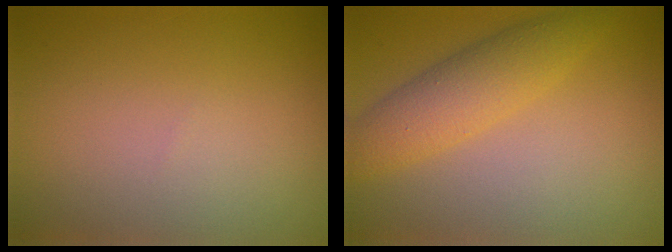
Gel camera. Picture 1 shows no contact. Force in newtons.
{"total": 4.0, "press": 4.0, "slide": 0.1}